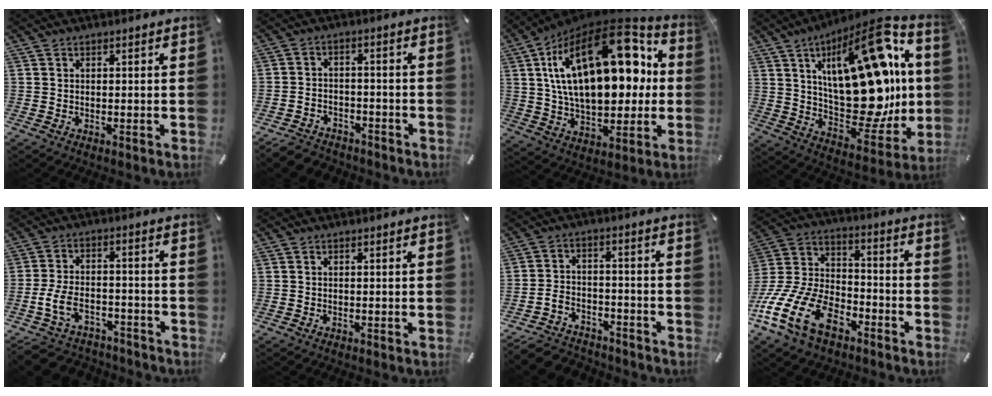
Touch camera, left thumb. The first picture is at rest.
{"total": 4.6, "force": [-3.8, 2.4, 0.8], "torque": [-0.022, 0.020, -0.076]}
{"total": 29.1, "force": [8.2, 15.8, 23.0], "torque": [-0.398, -0.033, 0.138]}
{"total": 29.2, "force": [6.7, 14.2, 24.5], "torque": [-0.367, -0.054, 0.120]}
{"total": 9.3, "force": [-4.4, 6.2, 5.4], "torque": [-0.120, 0.023, -0.080]}
{"total": 0.0}
{"total": 6.0, "force": [-4.6, 3.5, 1.5], "torque": [-0.029, 0.021, -0.087]}
{"total": 19.6, "force": [-10.5, 11.6, 11.8], "torque": [-0.249, 0.045, -0.186]}